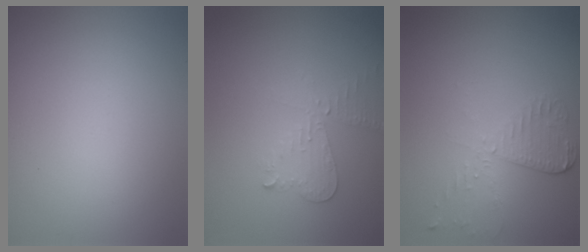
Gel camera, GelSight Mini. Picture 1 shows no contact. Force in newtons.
{"total": 2.4, "press": 2.3, "slide": 0.5}
{"total": 2.6, "press": 2.3, "slide": 1.2}